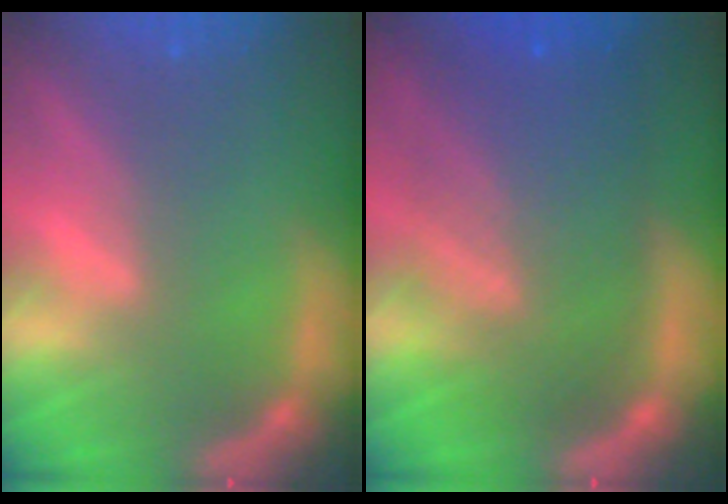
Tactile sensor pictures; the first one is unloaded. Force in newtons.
{"total": 10.0}